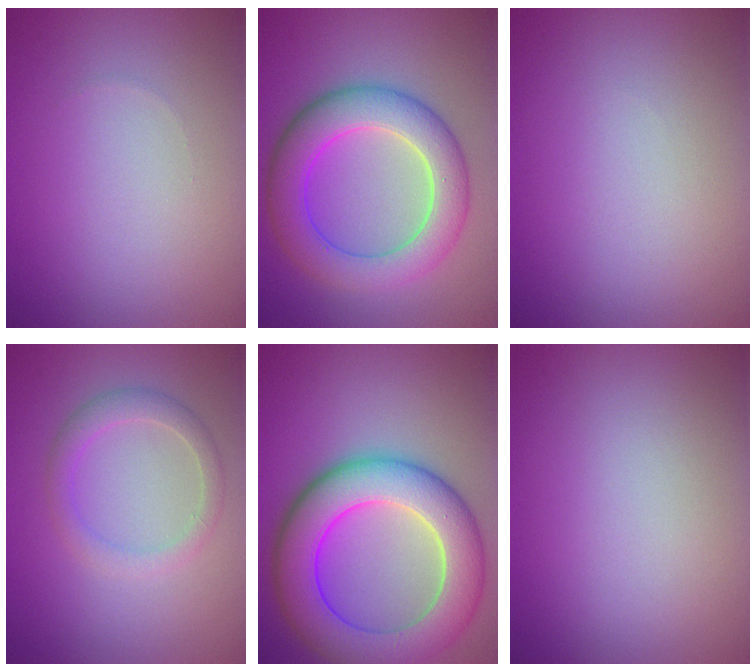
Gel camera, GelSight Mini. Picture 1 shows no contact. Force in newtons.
{"total": 7.5, "press": 7.5, "slide": 0.4}
{"total": 0.0}
{"total": 2.3, "press": 2.3, "slide": 0.0}
{"total": 10.6, "press": 10.6, "slide": 0.2}
{"total": 0.0}